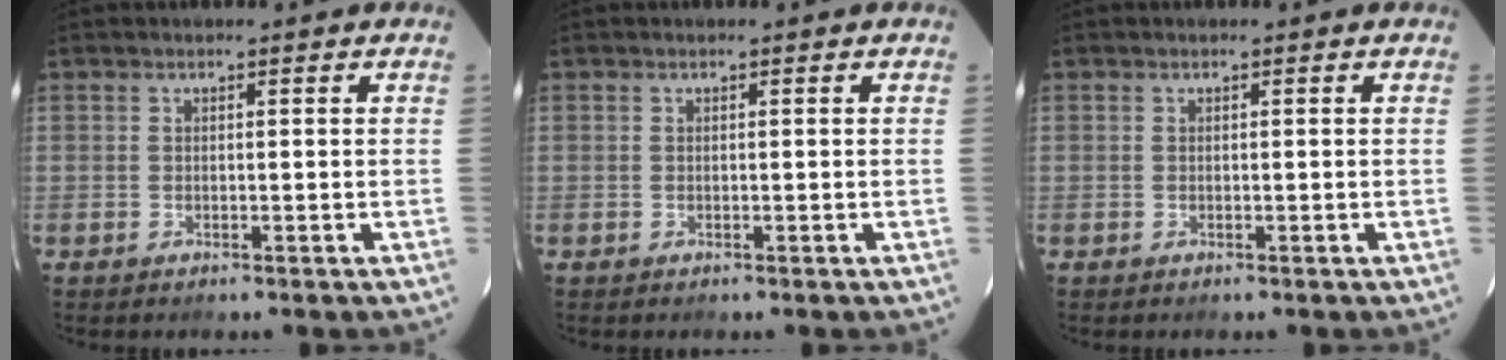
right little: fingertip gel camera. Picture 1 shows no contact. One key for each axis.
{"total": 0.0}
{"total": 0.0}